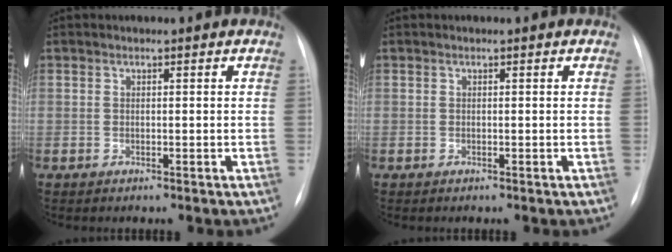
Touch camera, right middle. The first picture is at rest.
{"total": 0.0}